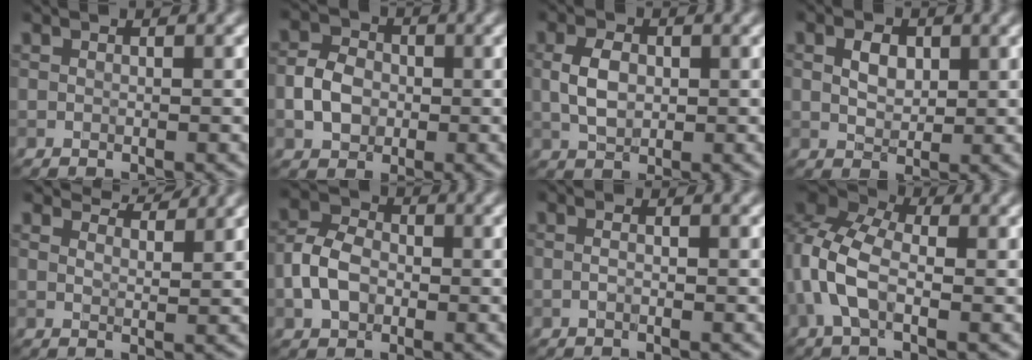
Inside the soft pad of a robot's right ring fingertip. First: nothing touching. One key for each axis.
{"total": 3.7, "fx": -0.7, "fy": 2.9, "fz": 2.1, "tx": -0.040, "ty": 0.005, "tz": -0.016}
{"total": 3.2, "fx": 0.1, "fy": 2.2, "fz": 2.4, "tx": -0.054, "ty": 0.002, "tz": 0.002}
{"total": 2.4, "fx": 0.7, "fy": 1.7, "fz": 1.7, "tx": -0.033, "ty": 0.001, "tz": 0.012}
{"total": 3.3, "fx": 3.2, "fy": 0.3, "fz": 0.7, "tx": -0.015, "ty": -0.004, "tz": 0.044}
{"total": 4.2, "fx": -1.1, "fy": 3.2, "fz": 2.6, "tx": -0.054, "ty": 0.006, "tz": -0.027}
{"total": 0.8, "fx": -0.3, "fy": 0.2, "fz": 0.7, "tx": -0.015, "ty": -0.002, "tz": -0.008}
{"total": 6.2, "fx": -1.2, "fy": 3.6, "fz": 4.9, "tx": -0.121, "ty": 0.011, "tz": -0.038}